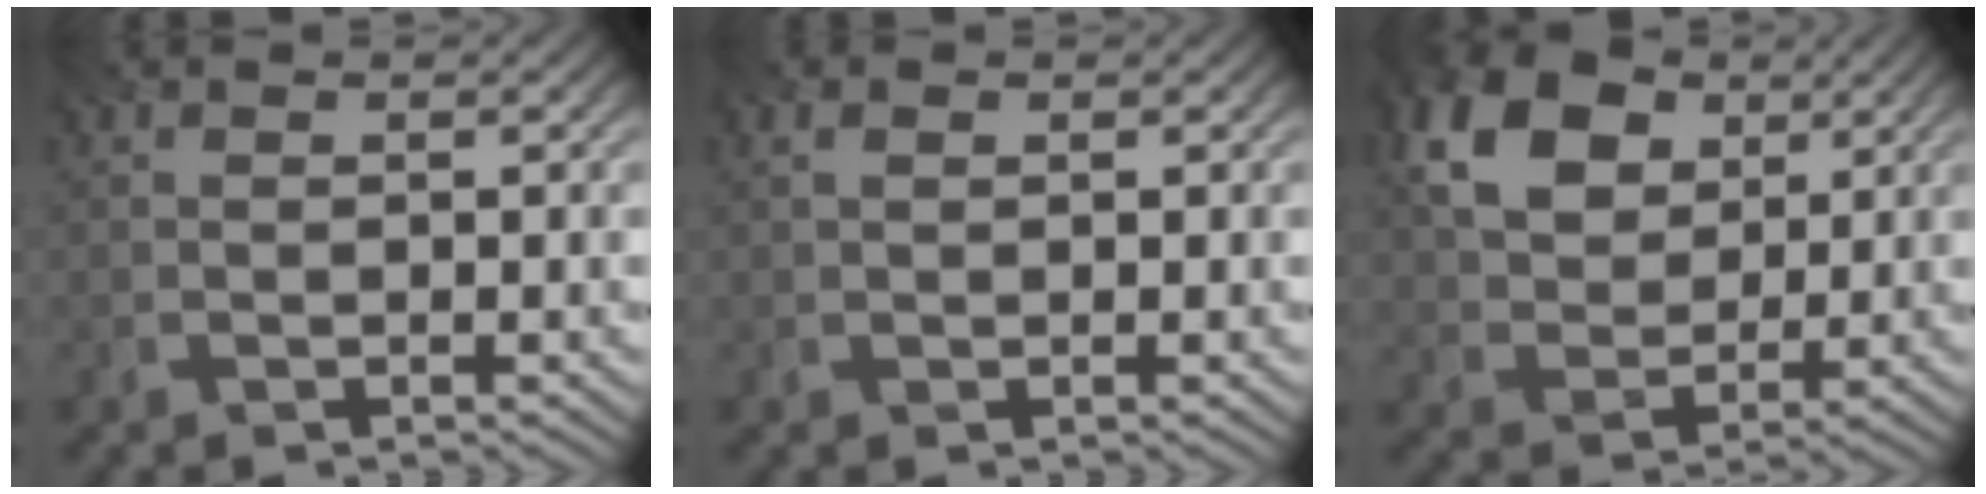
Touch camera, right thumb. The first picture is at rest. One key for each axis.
{"total": 0.8, "fx": 0.1, "fy": 0.5, "fz": 0.6, "tx": -0.015, "ty": 0.000, "tz": 0.004}
{"total": 12.7, "fx": 5.7, "fy": 8.6, "fz": 7.3, "tx": -0.184, "ty": 0.016, "tz": 0.102}